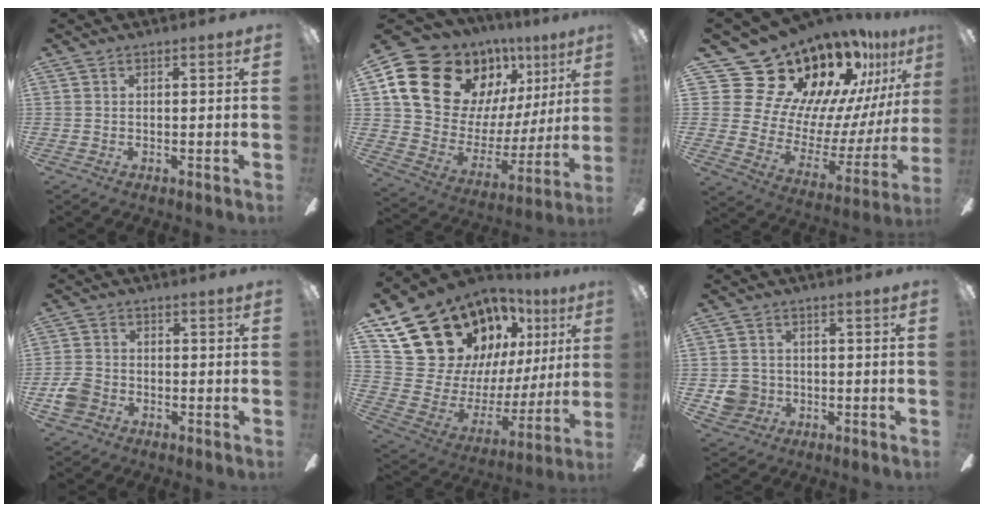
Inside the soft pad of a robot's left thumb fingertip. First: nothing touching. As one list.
[{"total": 22.0, "force": [13.3, 14.2, 10.2], "torque": [-0.186, -0.084, 0.267]}, {"total": 22.9, "force": [18.7, 11.4, 6.5], "torque": [-0.096, -0.165, 0.370]}, {"total": 5.5, "force": [-2.4, 4.3, 2.4], "torque": [-0.055, 0.016, -0.045]}, {"total": 23.5, "force": [17.2, 13.7, 8.2], "torque": [-0.142, -0.118, 0.350]}, {"total": 6.1, "force": [-1.0, 5.9, 1.6], "torque": [-0.032, 0.011, -0.014]}]